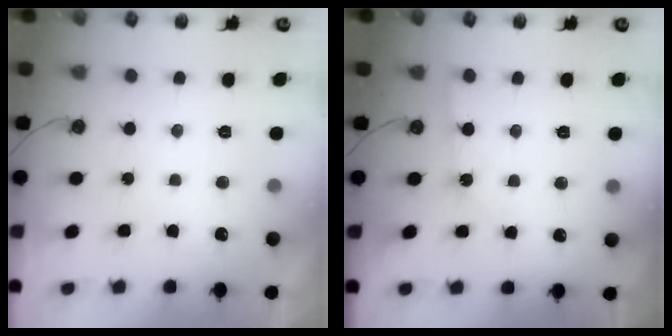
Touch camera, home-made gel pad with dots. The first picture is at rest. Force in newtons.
{"total": 3.1, "press": 3.0, "slide": 0.5}